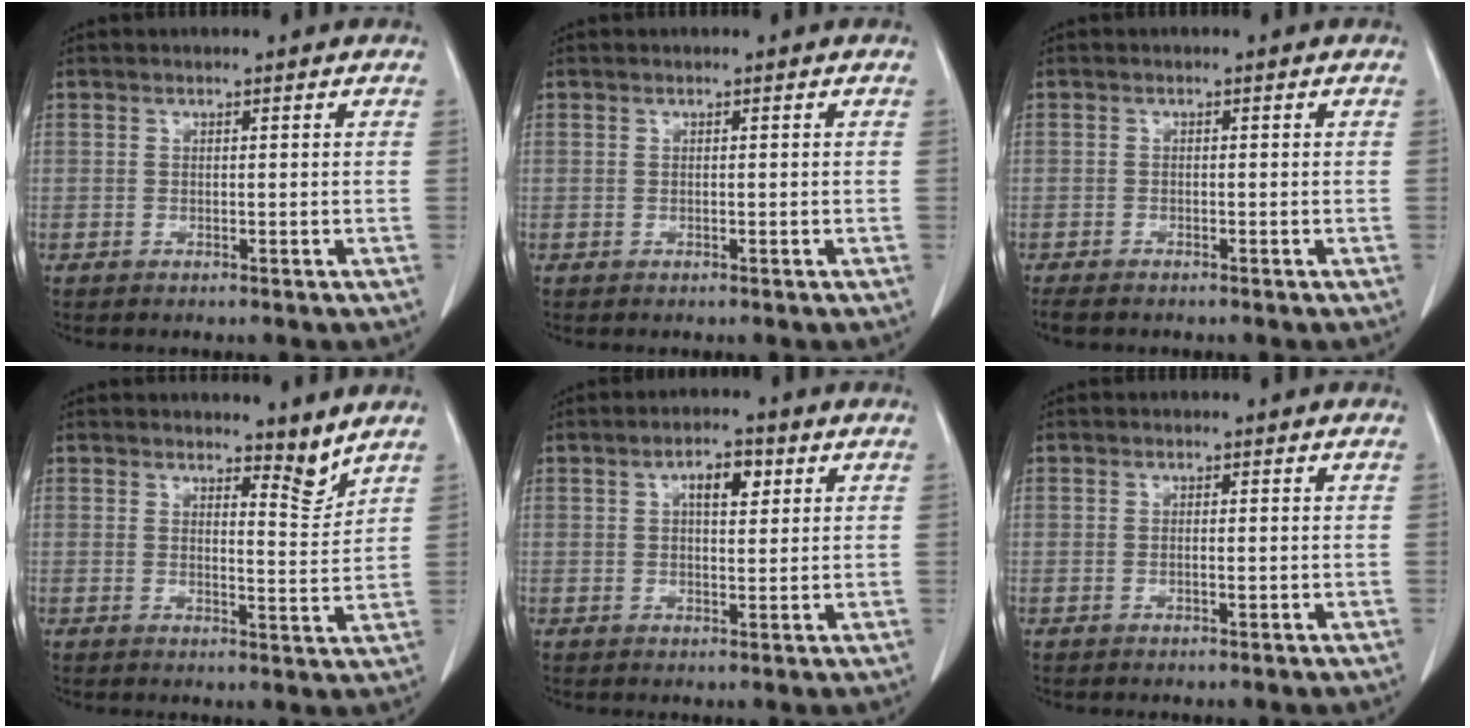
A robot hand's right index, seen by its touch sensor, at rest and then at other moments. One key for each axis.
{"total": 0.0}
{"total": 3.5, "fx": -2.7, "fy": 1.5, "fz": 1.8, "tx": -0.036, "ty": -0.006, "tz": -0.040}
{"total": 3.8, "fx": 3.4, "fy": 0.6, "fz": 1.6, "tx": -0.024, "ty": -0.022, "tz": 0.049}
{"total": 5.2, "fx": 1.8, "fy": 2.3, "fz": 4.2, "tx": -0.075, "ty": 0.011, "tz": 0.032}
{"total": 1.4, "fx": -0.2, "fy": 0.6, "fz": 1.2, "tx": -0.028, "ty": 0.001, "tz": -0.002}